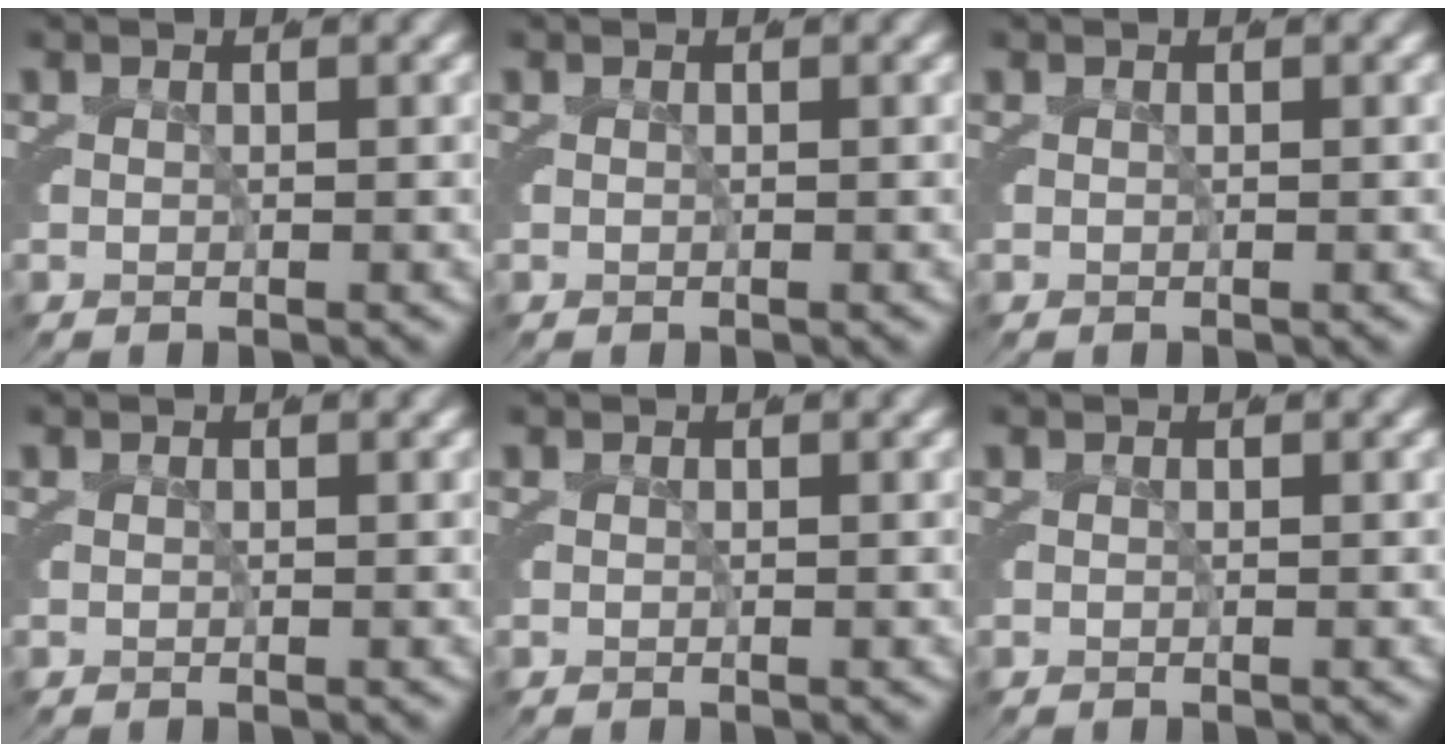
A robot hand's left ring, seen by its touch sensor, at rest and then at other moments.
{"total": 0.0}
{"total": 0.0}
{"total": 0.0}
{"total": 0.0}
{"total": 0.0}